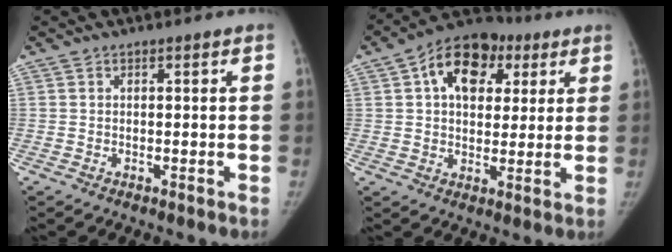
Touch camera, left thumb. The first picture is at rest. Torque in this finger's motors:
{"motor_torque": [-0.12, 0.49, 0.53, 0.51, 0.07]}